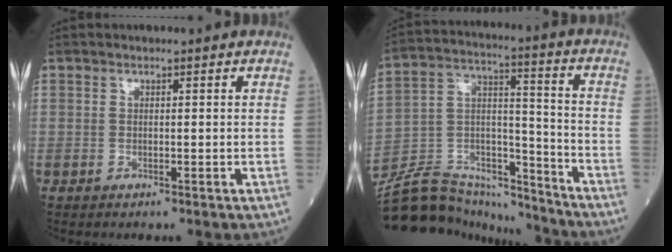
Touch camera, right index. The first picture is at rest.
{"total": 19.4, "force": [-18.5, 4.6, 3.5], "torque": [-0.070, 0.049, -0.305]}